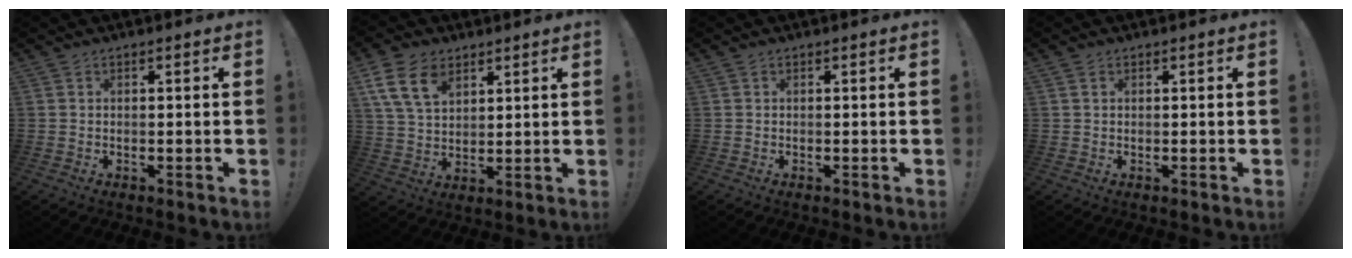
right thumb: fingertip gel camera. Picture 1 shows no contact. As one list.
[{"total": 12.4, "force": [6.5, 8.1, 6.7], "torque": [-0.125, -0.018, 0.126]}, {"total": 0.0}, {"total": 0.9, "force": [0.4, 0.7, 0.3], "torque": [-0.004, 0.000, 0.007]}]